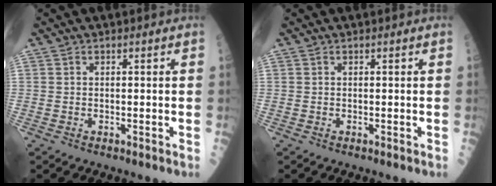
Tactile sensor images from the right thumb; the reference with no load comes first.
{"total": 0.0}